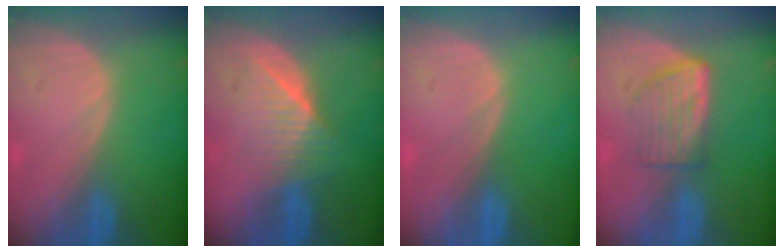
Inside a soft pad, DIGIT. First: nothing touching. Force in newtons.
{"total": 6.4, "press": 6.1, "slide": 2.2}
{"total": 0.0}
{"total": 6.1, "press": 5.4, "slide": 2.7}